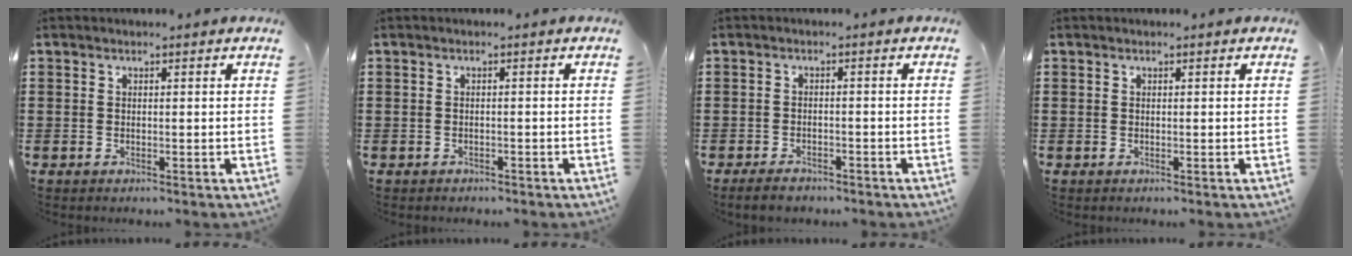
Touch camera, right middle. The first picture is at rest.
{"total": 0.7, "force": [-0.6, 0.2, 0.0], "torque": [-0.001, 0.002, -0.015]}
{"total": 2.2, "force": [-1.9, 0.7, 1.0], "torque": [-0.025, 0.000, -0.039]}
{"total": 0.0}